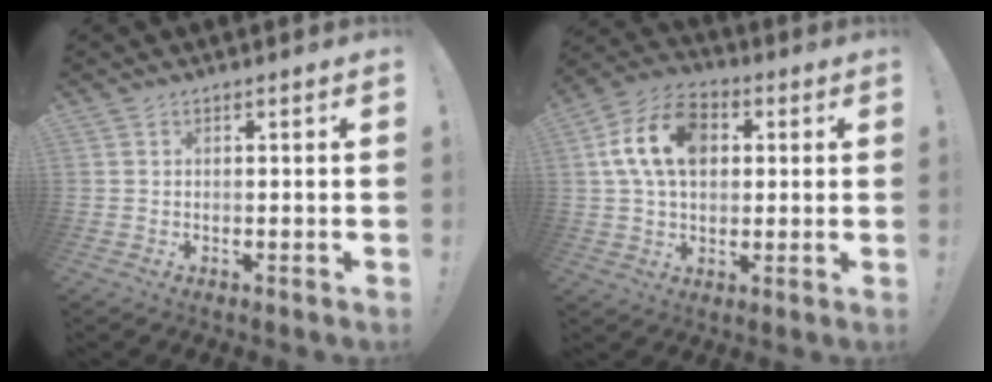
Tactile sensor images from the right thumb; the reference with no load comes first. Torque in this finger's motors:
{"motor_torque": [0.83, 0.80, 1.33, 0.17, 0.10]}